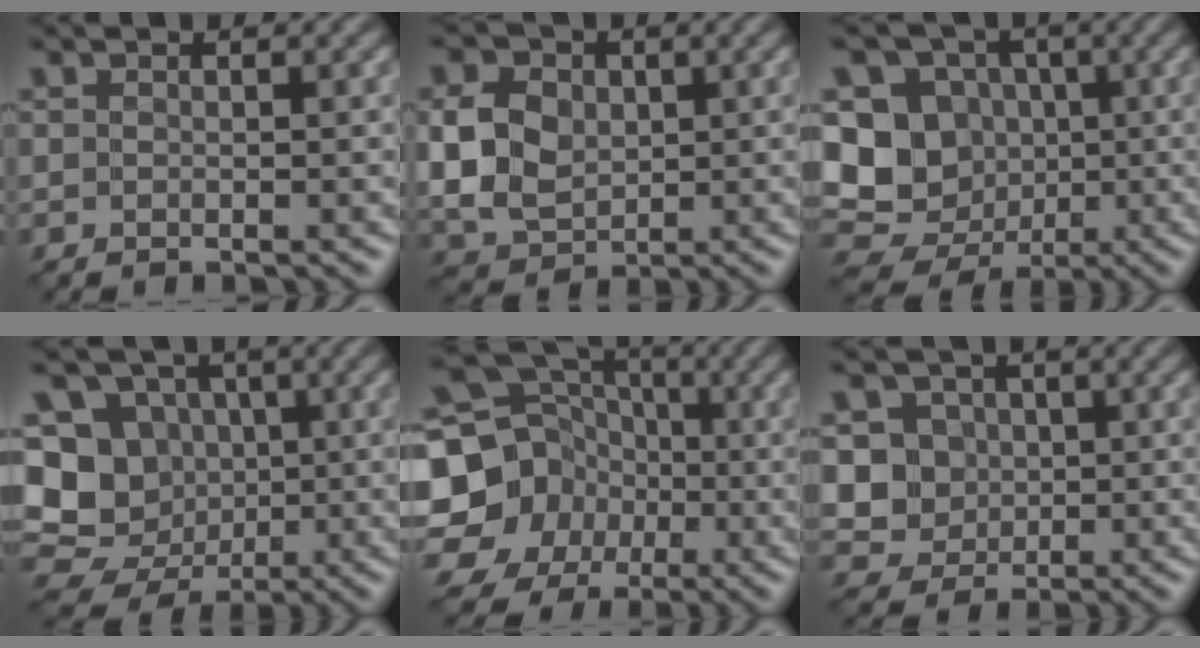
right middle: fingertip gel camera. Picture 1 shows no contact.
{"total": 5.0, "force": [0.7, 4.1, 2.8], "torque": [-0.070, 0.005, 0.014]}
{"total": 9.3, "force": [-0.2, 8.5, 3.6], "torque": [-0.054, 0.011, -0.035]}
{"total": 11.1, "force": [-0.4, 10.4, 3.8], "torque": [-0.090, 0.036, -0.035]}
{"total": 17.1, "force": [-2.8, 16.0, 5.4], "torque": [-0.155, 0.011, -0.082]}
{"total": 5.1, "force": [0.8, 4.8, 1.6], "torque": [-0.015, 0.014, 0.011]}